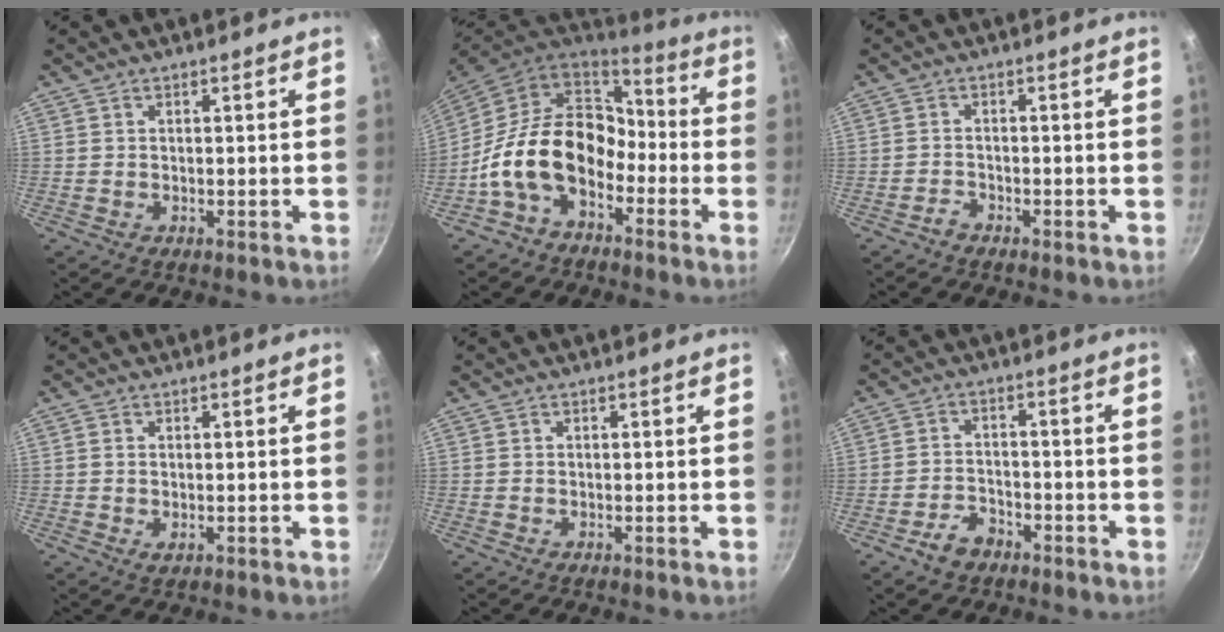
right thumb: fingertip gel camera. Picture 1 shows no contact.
{"total": 16.5, "force": [-5.3, 11.3, 10.8], "torque": [-0.154, 0.056, -0.113]}
{"total": 1.6, "force": [-1.4, 0.6, 0.4], "torque": [-0.008, 0.017, -0.027]}
{"total": 1.3, "force": [-0.1, 0.8, 1.1], "torque": [-0.019, -0.003, -0.001]}
{"total": 0.0}
{"total": 4.9, "force": [-3.3, 3.0, 2.1], "torque": [-0.027, 0.031, -0.055]}